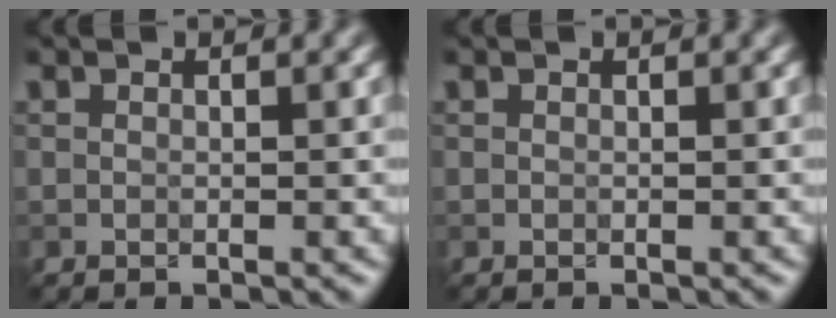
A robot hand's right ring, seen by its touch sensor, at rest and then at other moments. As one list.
[{"total": 0.0}]